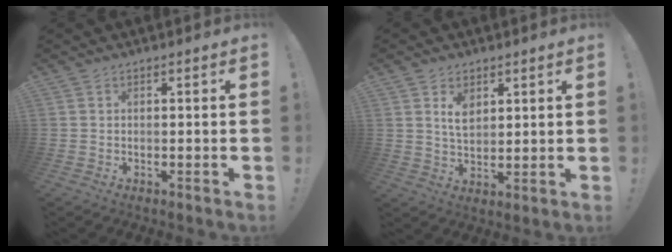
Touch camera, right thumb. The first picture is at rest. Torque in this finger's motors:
{"motor_torque": [0.68, 0.72, -0.11, 0.21, 0.01]}